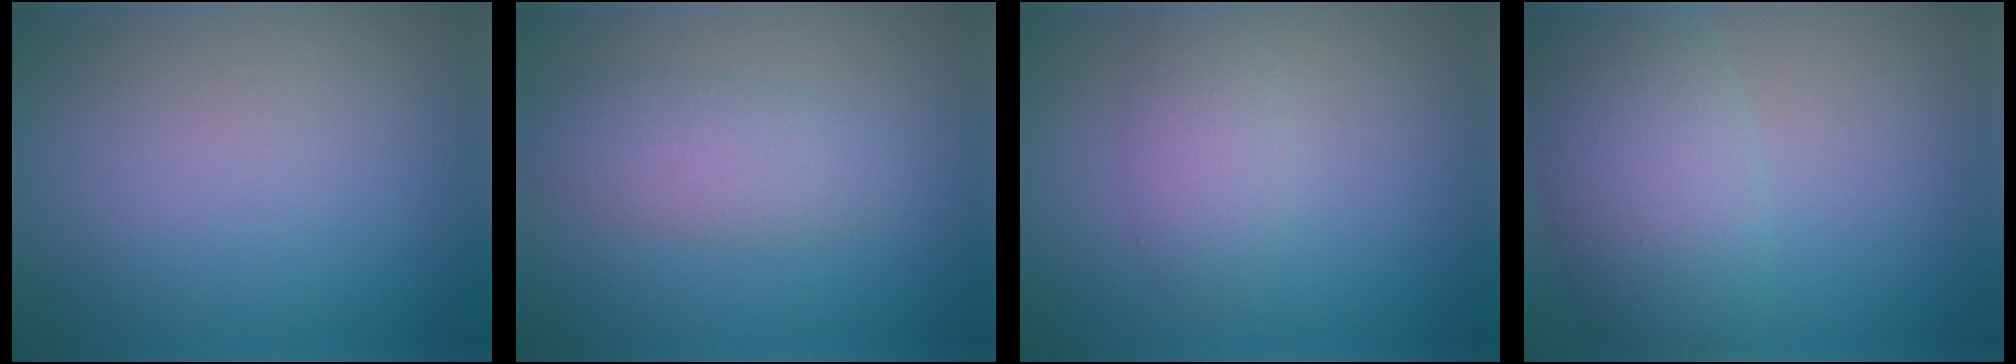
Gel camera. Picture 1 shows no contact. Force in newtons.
{"total": 3.4, "press": 3.4, "slide": 0.1}
{"total": 2.6, "press": 2.6, "slide": 0.1}
{"total": 7.2, "press": 7.2, "slide": 0.4}